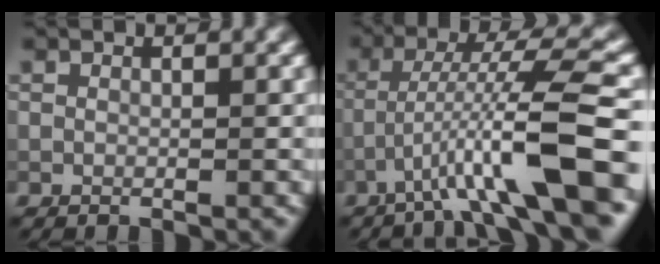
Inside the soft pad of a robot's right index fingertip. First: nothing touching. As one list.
[{"total": 9.0, "force": [-3.6, 0.8, 8.2], "torque": [-0.138, 0.022, -0.059]}]